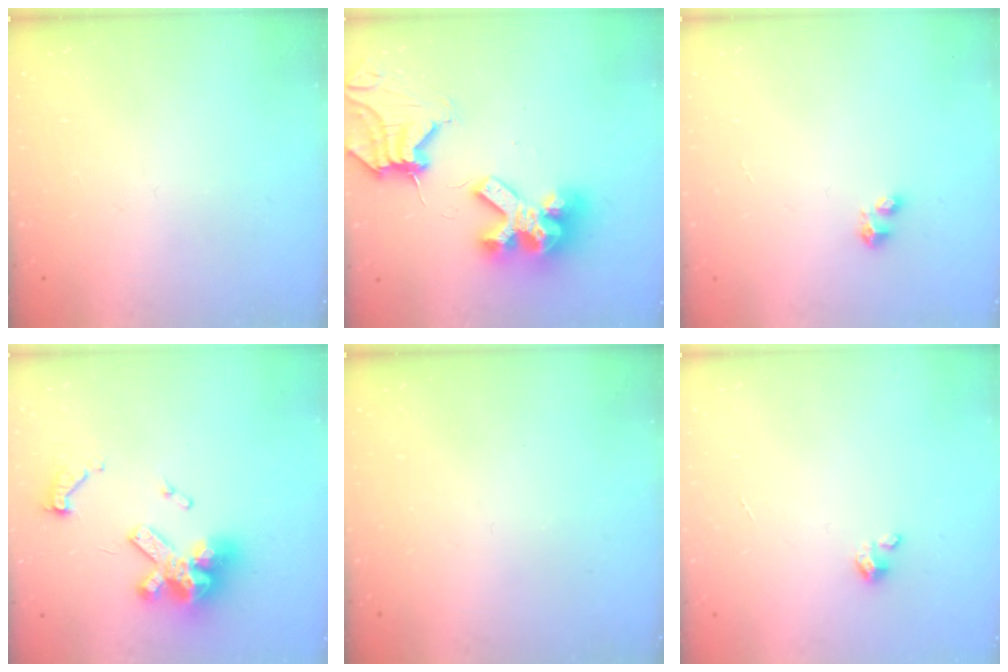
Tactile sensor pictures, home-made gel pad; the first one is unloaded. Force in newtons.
{"total": 16.5, "press": 16.4, "slide": 1.7}
{"total": 2.8, "press": 2.8, "slide": 0.4}
{"total": 14.9, "press": 14.8, "slide": 1.6}
{"total": 0.0}
{"total": 2.0, "press": 1.9, "slide": 0.3}